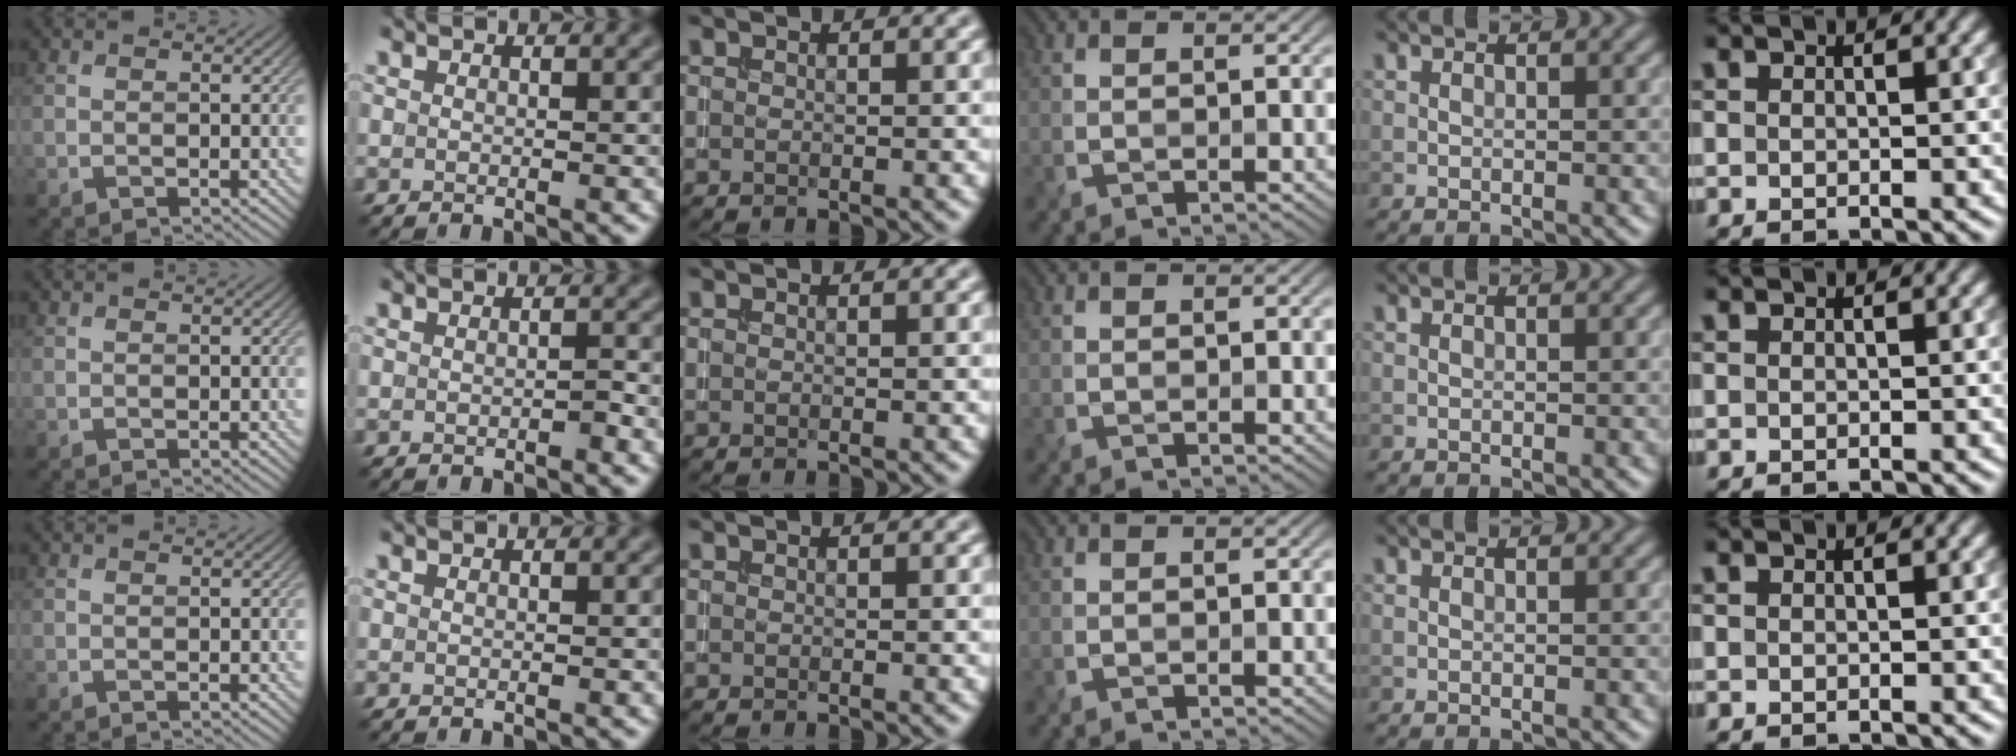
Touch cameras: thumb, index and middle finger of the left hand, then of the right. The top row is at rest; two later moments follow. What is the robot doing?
{"motion": "extract", "object": "drawer"}